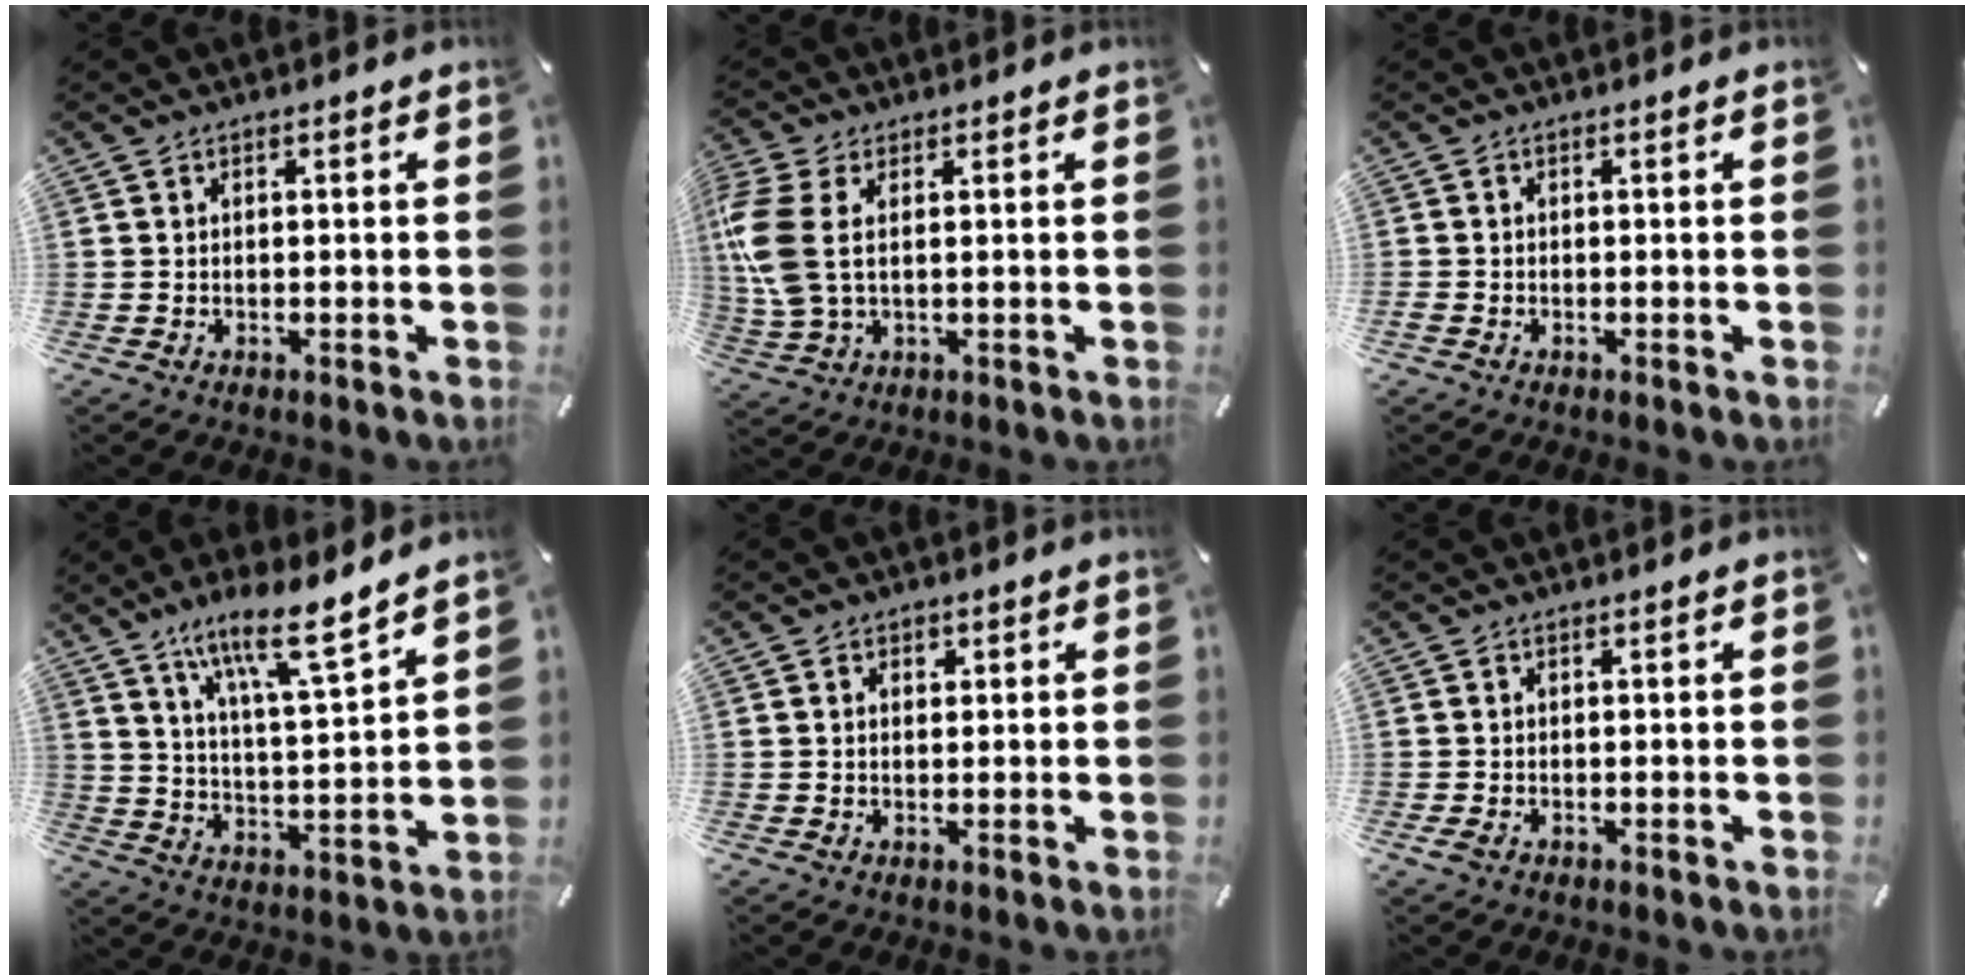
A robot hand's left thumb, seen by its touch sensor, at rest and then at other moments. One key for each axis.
{"total": 8.9, "fx": 1.5, "fy": 4.6, "fz": 7.5, "tx": -0.186, "ty": -0.012, "tz": 0.027}
{"total": 0.5, "fx": -0.4, "fy": 0.3, "fz": 0.1, "tx": 0.001, "ty": 0.000, "tz": -0.009}
{"total": 12.7, "fx": 9.8, "fy": 2.3, "fz": 7.7, "tx": -0.137, "ty": -0.055, "tz": 0.167}
{"total": 1.4, "fx": 0.3, "fy": 1.3, "fz": 0.5, "tx": -0.004, "ty": 0.004, "tz": 0.001}
{"total": 1.0, "fx": -0.4, "fy": 0.7, "fz": 0.6, "tx": -0.009, "ty": 0.002, "tz": -0.008}